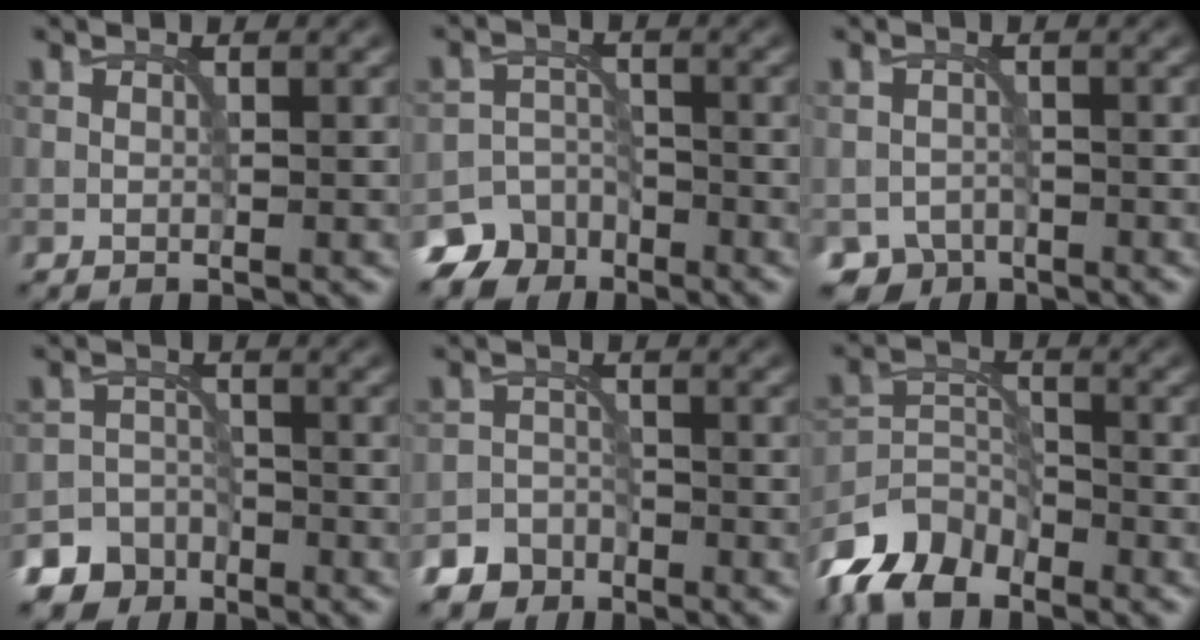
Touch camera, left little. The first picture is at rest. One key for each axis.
{"total": 5.7, "fx": -4.5, "fy": 3.5, "fz": 0.7, "tx": 0.010, "ty": -0.002, "tz": -0.075}
{"total": 2.4, "fx": -1.9, "fy": 1.3, "fz": 0.1, "tx": 0.009, "ty": -0.001, "tz": -0.037}
{"total": 6.9, "fx": -5.2, "fy": 4.5, "fz": 0.4, "tx": 0.011, "ty": -0.014, "tz": -0.098}
{"total": 4.7, "fx": -3.9, "fy": 2.6, "fz": 0.4, "tx": 0.012, "ty": -0.001, "tz": -0.063}
{"total": 6.6, "fx": -5.4, "fy": 2.8, "fz": 2.5, "tx": -0.050, "ty": -0.005, "tz": -0.122}